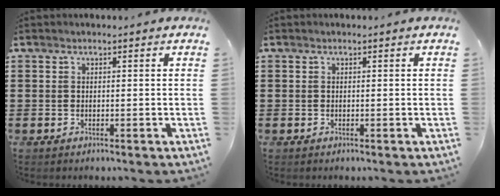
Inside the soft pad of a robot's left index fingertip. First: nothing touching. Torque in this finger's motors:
{"motor_torque": [0.00, 0.00, 0.00, 0.00]}